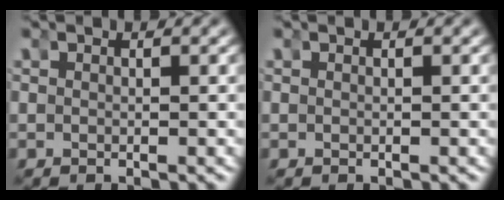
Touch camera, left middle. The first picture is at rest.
{"total": 0.0}